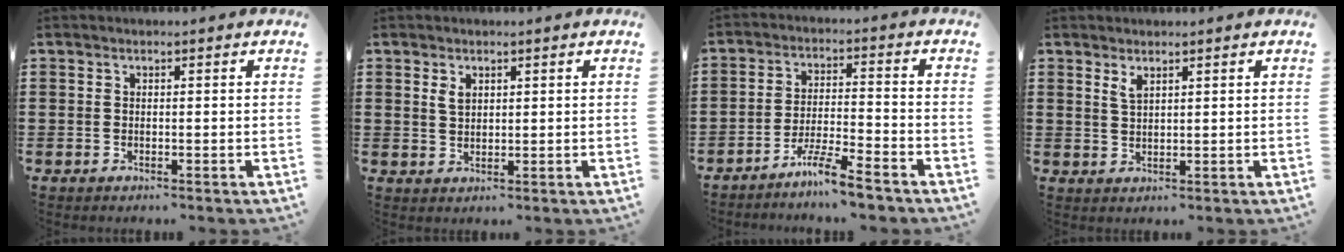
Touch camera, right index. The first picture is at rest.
{"total": 1.8, "force": [0.9, 1.0, 1.2], "torque": [-0.026, 0.003, 0.017]}
{"total": 6.2, "force": [-5.5, -0.3, 2.9], "torque": [-0.070, -0.010, -0.108]}
{"total": 1.8, "force": [1.3, 0.4, 1.1], "torque": [-0.024, 0.002, 0.024]}